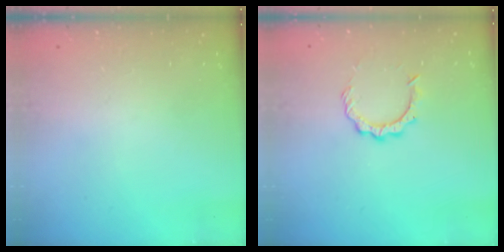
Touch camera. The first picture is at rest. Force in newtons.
{"total": 4.8, "press": 4.8, "slide": 0.4}